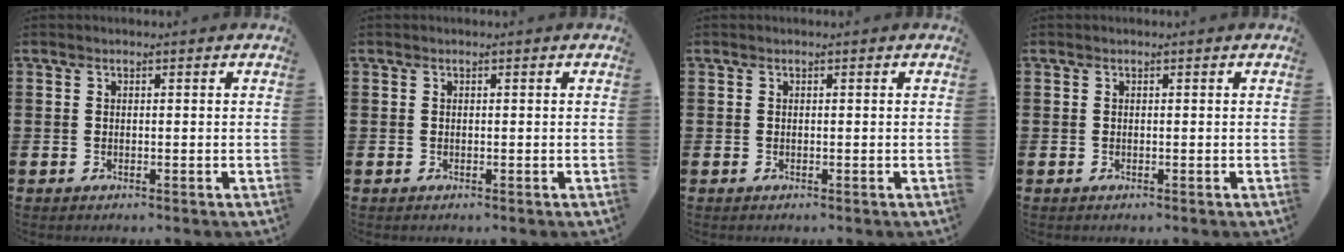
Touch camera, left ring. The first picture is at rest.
{"total": 0.0}
{"total": 0.0}
{"total": 0.0}